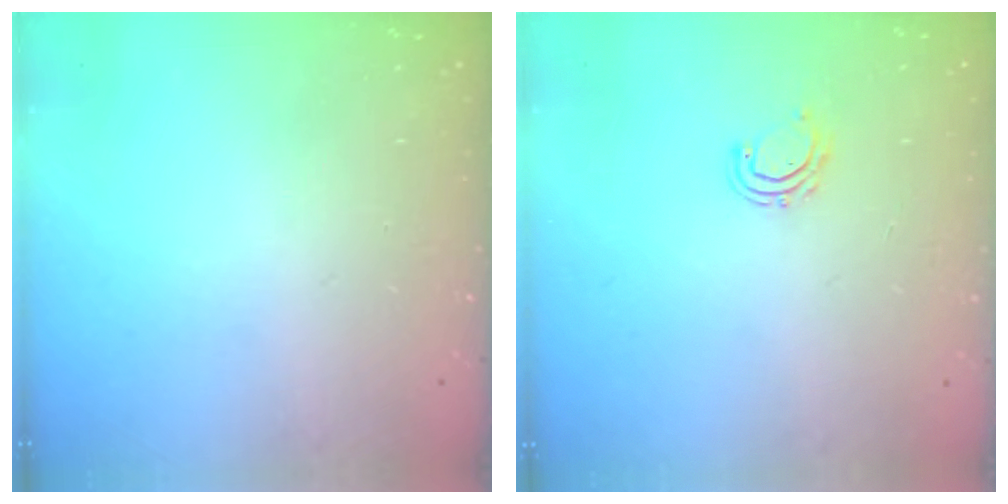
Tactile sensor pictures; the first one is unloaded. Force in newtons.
{"total": 5.0, "press": 4.8, "slide": 1.0}